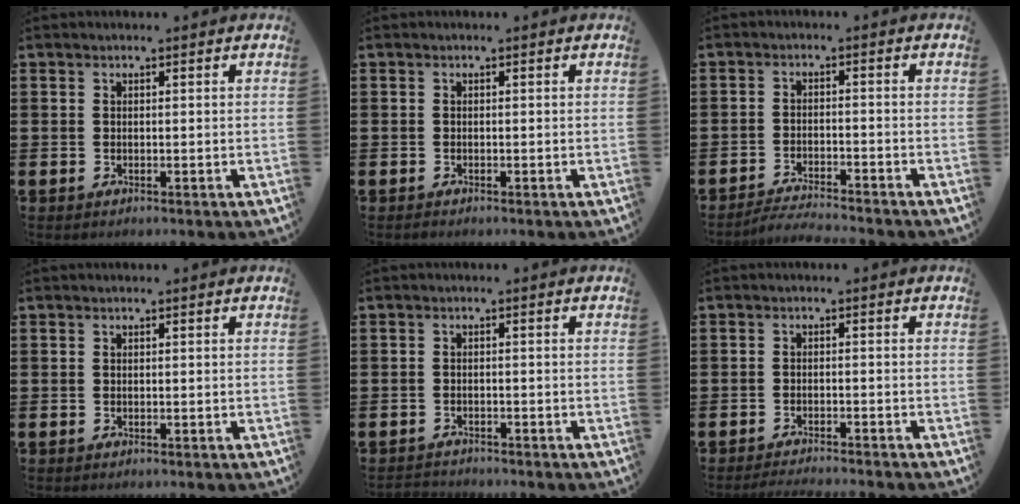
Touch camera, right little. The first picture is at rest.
{"total": 0.0}
{"total": 2.5, "force": [-2.5, -0.2, 0.2], "torque": [-0.006, 0.003, -0.054]}
{"total": 0.0}
{"total": 1.2, "force": [-1.2, 0.1, -0.1], "torque": [-0.002, 0.002, -0.025]}
{"total": 1.5, "force": [-1.5, -0.2, 0.2], "torque": [-0.003, 0.002, -0.029]}